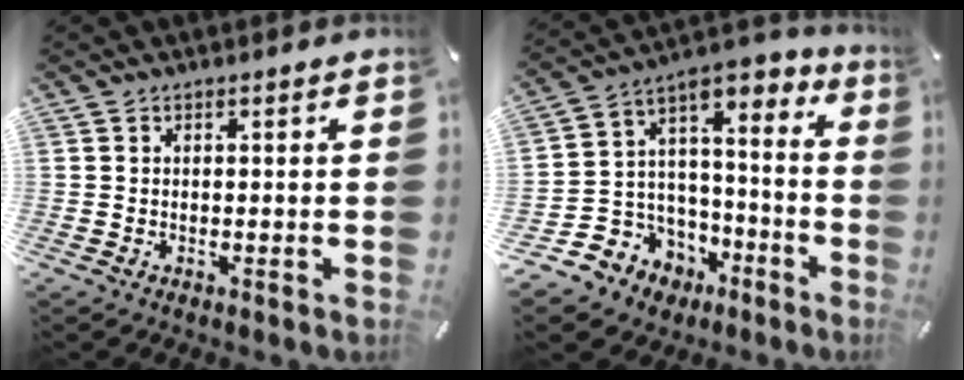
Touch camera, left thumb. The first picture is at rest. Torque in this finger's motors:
{"motor_torque": [1.45, 2.79, 0.13, 0.25, 0.06]}